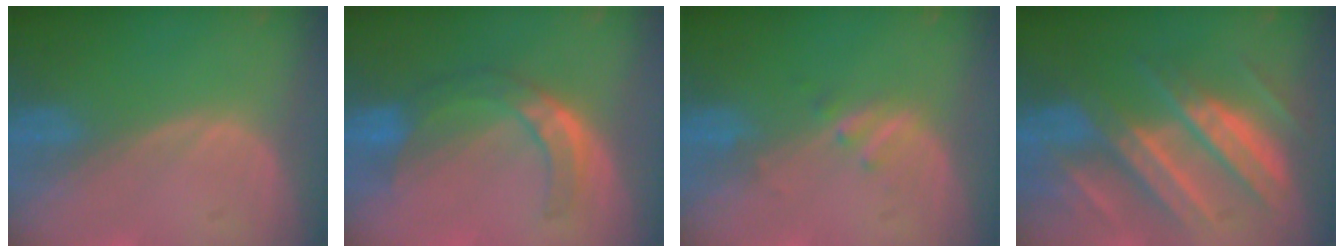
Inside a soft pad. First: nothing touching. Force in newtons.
{"total": 7.6, "press": 6.4, "slide": 4.0}
{"total": 1.9, "press": 1.9, "slide": 0.3}
{"total": 11.4, "press": 11.3, "slide": 1.0}